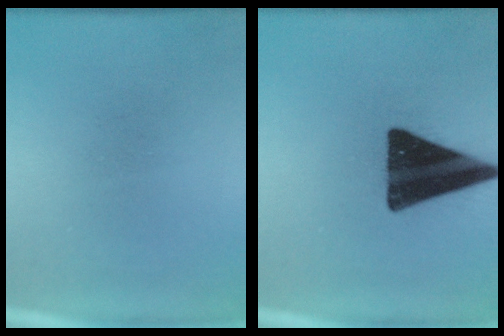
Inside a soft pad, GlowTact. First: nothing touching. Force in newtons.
{"total": 18.0}